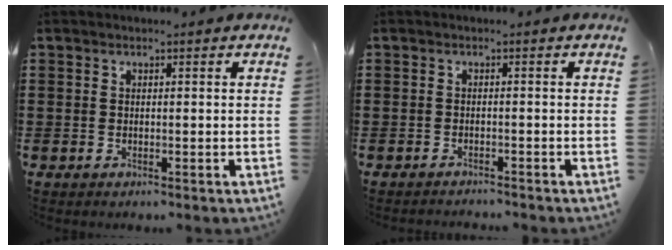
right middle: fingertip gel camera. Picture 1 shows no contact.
{"total": 1.0, "force": [-1.0, 0.0, 0.0], "torque": [-0.003, 0.002, -0.022]}